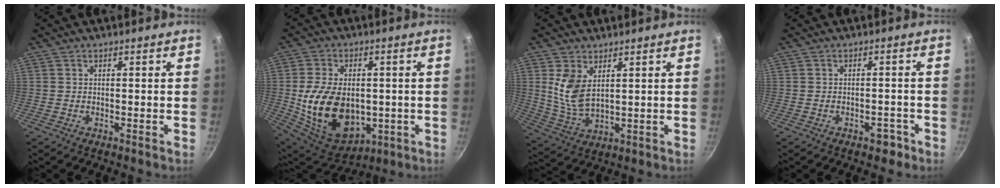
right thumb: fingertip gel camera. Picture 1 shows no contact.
{"total": 19.0, "force": [-1.3, 13.0, 13.8], "torque": [-0.225, -0.009, 0.001]}
{"total": 8.4, "force": [2.9, 4.6, 6.4], "torque": [-0.123, -0.027, 0.066]}
{"total": 2.8, "force": [-1.7, 1.7, 1.4], "torque": [-0.003, 0.025, -0.011]}